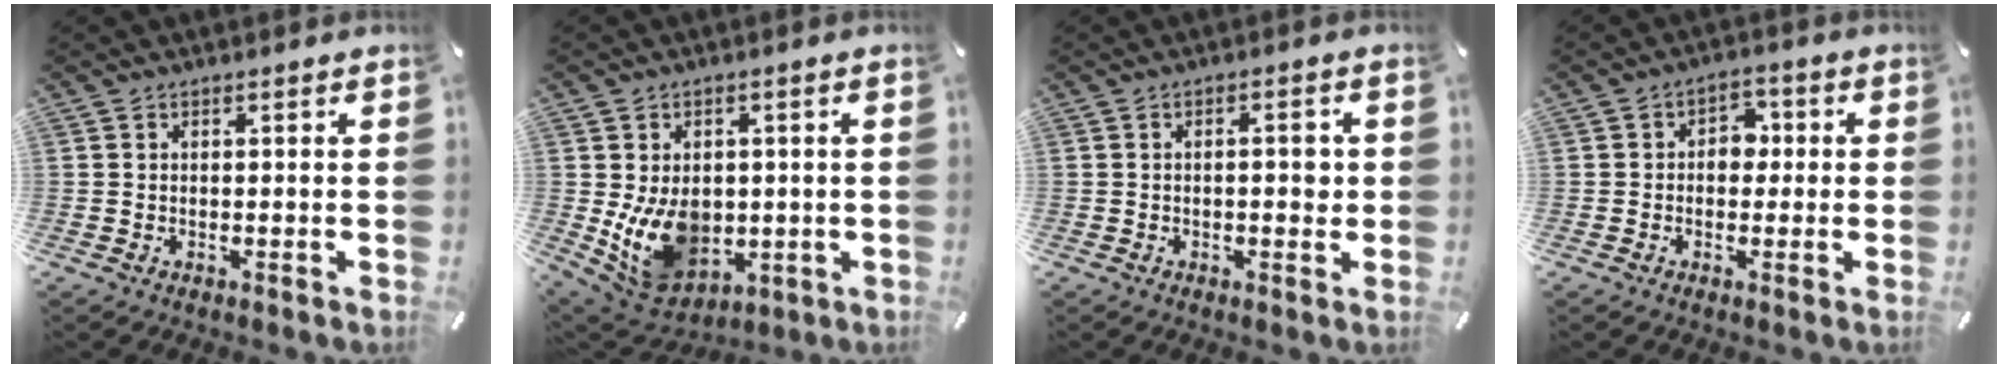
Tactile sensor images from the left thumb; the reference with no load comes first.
{"total": 12.1, "force": [-1.1, 9.6, 7.3], "torque": [-0.143, -0.010, -0.014]}
{"total": 4.1, "force": [-0.1, 1.9, 3.7], "torque": [-0.044, 0.001, -0.009]}
{"total": 4.8, "force": [-0.5, 3.8, 2.9], "torque": [-0.035, 0.007, -0.016]}